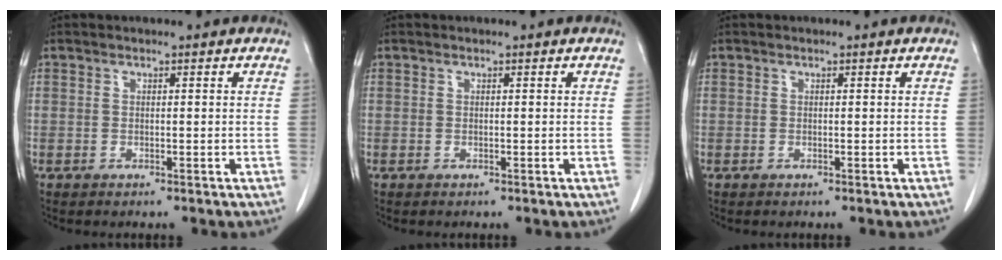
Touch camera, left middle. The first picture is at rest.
{"total": 0.0}
{"total": 0.0}